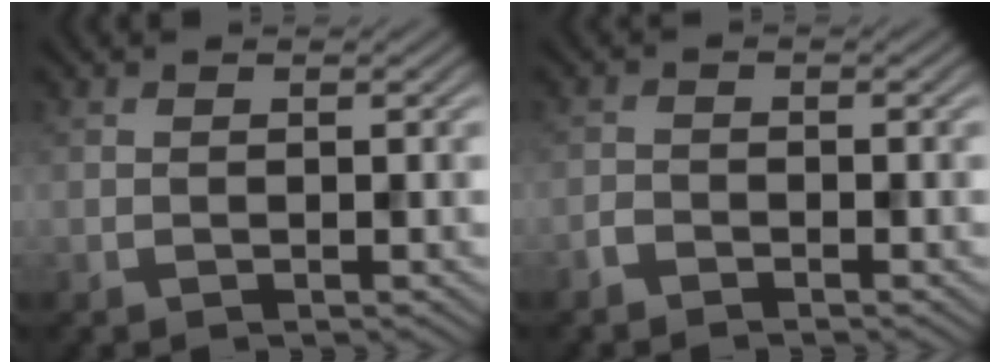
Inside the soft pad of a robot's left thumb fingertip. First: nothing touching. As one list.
[{"total": 1.3, "force": [-1.2, 0.4, 0.4], "torque": [-0.009, 0.000, -0.029]}]